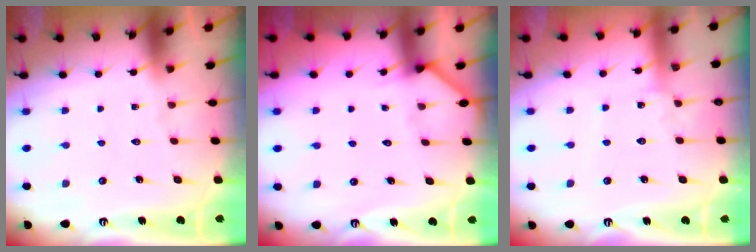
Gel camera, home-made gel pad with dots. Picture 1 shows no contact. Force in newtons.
{"total": 3.5, "press": 3.5, "slide": 0.4}
{"total": 2.0, "press": 2.0, "slide": 0.2}